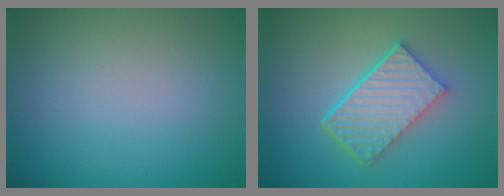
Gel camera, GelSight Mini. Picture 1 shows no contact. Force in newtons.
{"total": 6.1, "press": 4.3, "slide": 4.2}